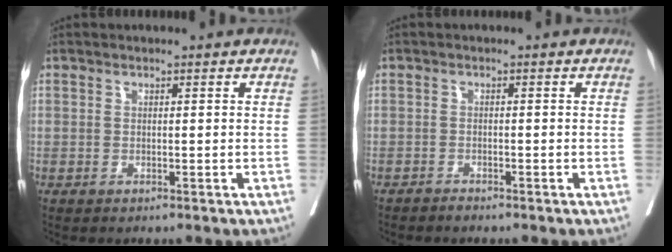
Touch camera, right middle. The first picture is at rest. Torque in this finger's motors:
{"motor_torque": [0.17, -0.17, -0.02, 0.00]}